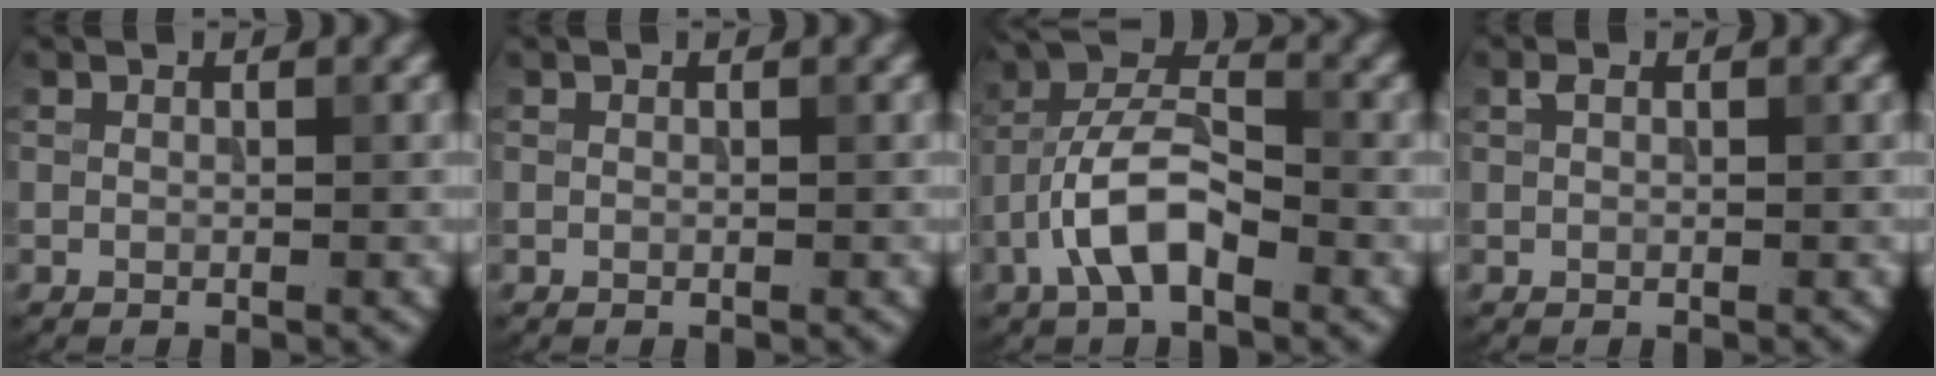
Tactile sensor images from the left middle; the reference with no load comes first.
{"total": 0.0}
{"total": 6.2, "force": [-2.8, 2.7, 4.8], "torque": [-0.087, 0.014, -0.057]}
{"total": 0.6, "force": [0.3, 0.3, 0.4], "torque": [-0.010, 0.003, 0.004]}